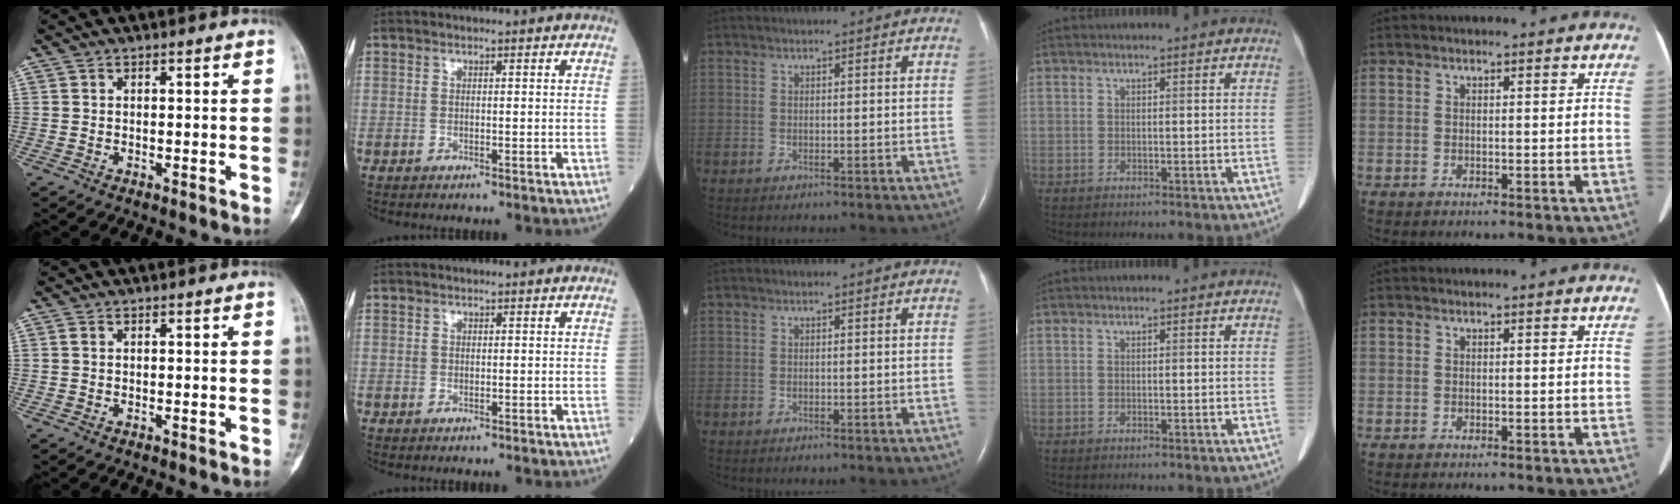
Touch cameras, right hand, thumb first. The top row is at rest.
{"thumb": {"total": 0.5, "force": [0.1, 0.3, 0.4], "torque": [-0.006, 0.000, -0.001]}, "index": {"total": 0.8, "force": [0.0, 0.7, 0.4], "torque": [-0.010, 0.001, 0.000]}}